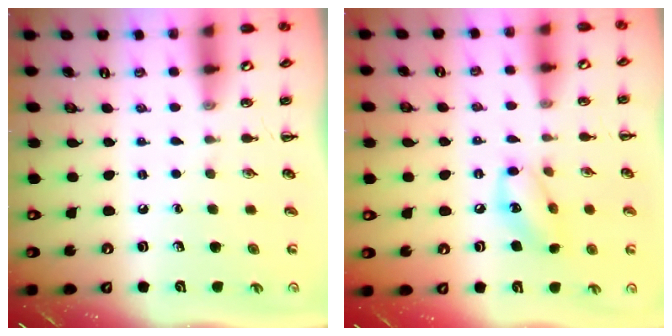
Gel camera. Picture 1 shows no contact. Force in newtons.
{"total": 10.8, "press": 10.7, "slide": 1.7}